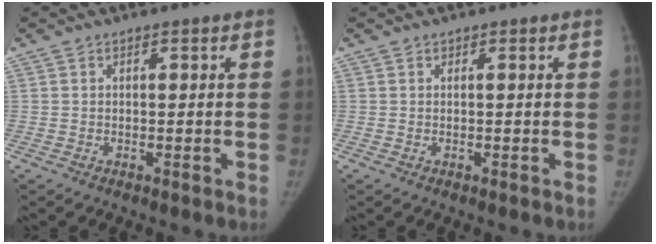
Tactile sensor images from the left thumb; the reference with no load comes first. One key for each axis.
{"total": 0.0}